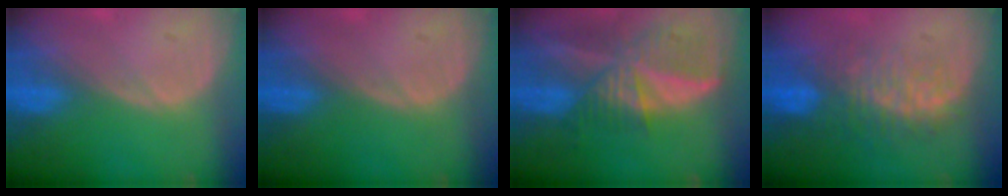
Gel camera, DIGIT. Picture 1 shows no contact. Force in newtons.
{"total": 0.0}
{"total": 9.3, "press": 8.1, "slide": 4.6}
{"total": 8.9, "press": 7.9, "slide": 4.2}